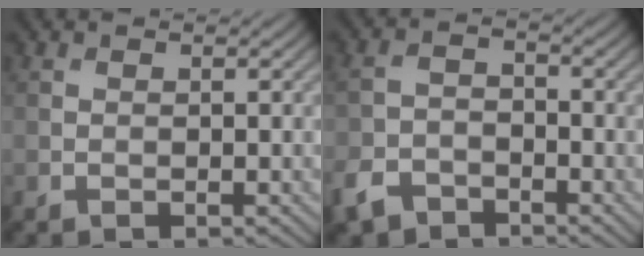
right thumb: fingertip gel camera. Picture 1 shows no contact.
{"total": 5.0, "force": [-3.8, 2.8, 1.9], "torque": [-0.045, -0.008, -0.084]}